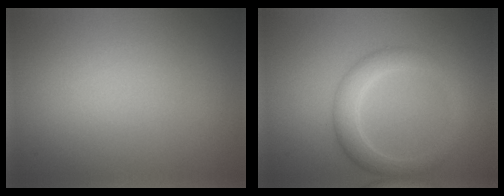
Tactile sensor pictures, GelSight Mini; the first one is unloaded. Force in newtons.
{"total": 3.4, "press": 3.4, "slide": 0.2}